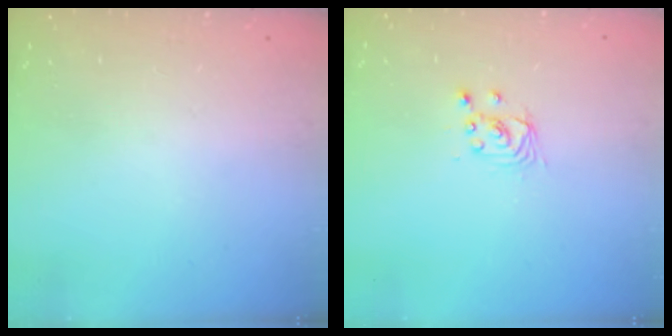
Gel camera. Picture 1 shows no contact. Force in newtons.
{"total": 2.9, "press": 2.9, "slide": 0.1}